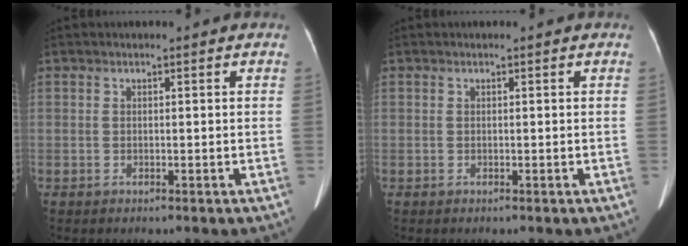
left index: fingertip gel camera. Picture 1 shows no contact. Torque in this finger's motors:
{"motor_torque": [0.06, 0.06, 0.03, 0.01]}